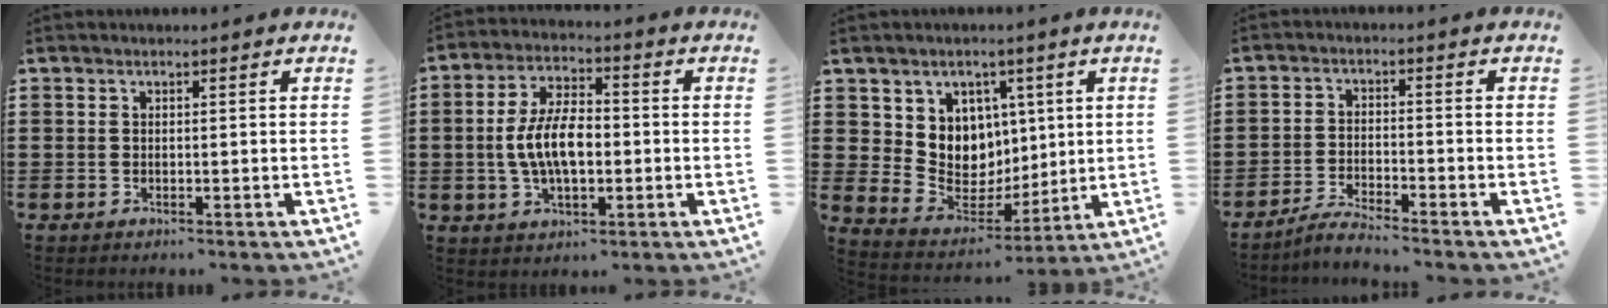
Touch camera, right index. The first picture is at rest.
{"total": 8.6, "force": [-0.8, 4.2, 7.4], "torque": [-0.160, 0.003, -0.020]}
{"total": 7.9, "force": [2.8, 7.3, 1.0], "torque": [-0.045, -0.040, 0.058]}
{"total": 3.3, "force": [-3.2, 0.0, 0.9], "torque": [-0.017, 0.006, -0.064]}